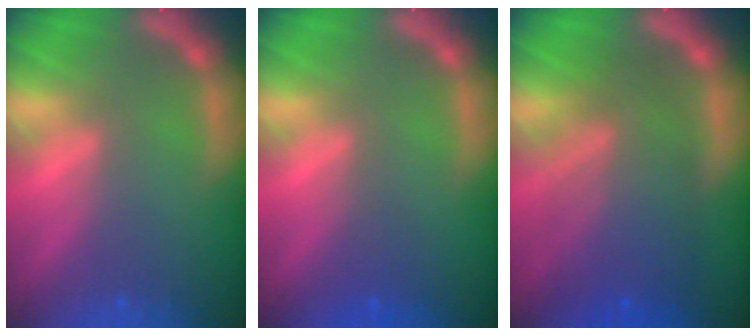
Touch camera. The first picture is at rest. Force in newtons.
{"total": 1.5}
{"total": 8.5}